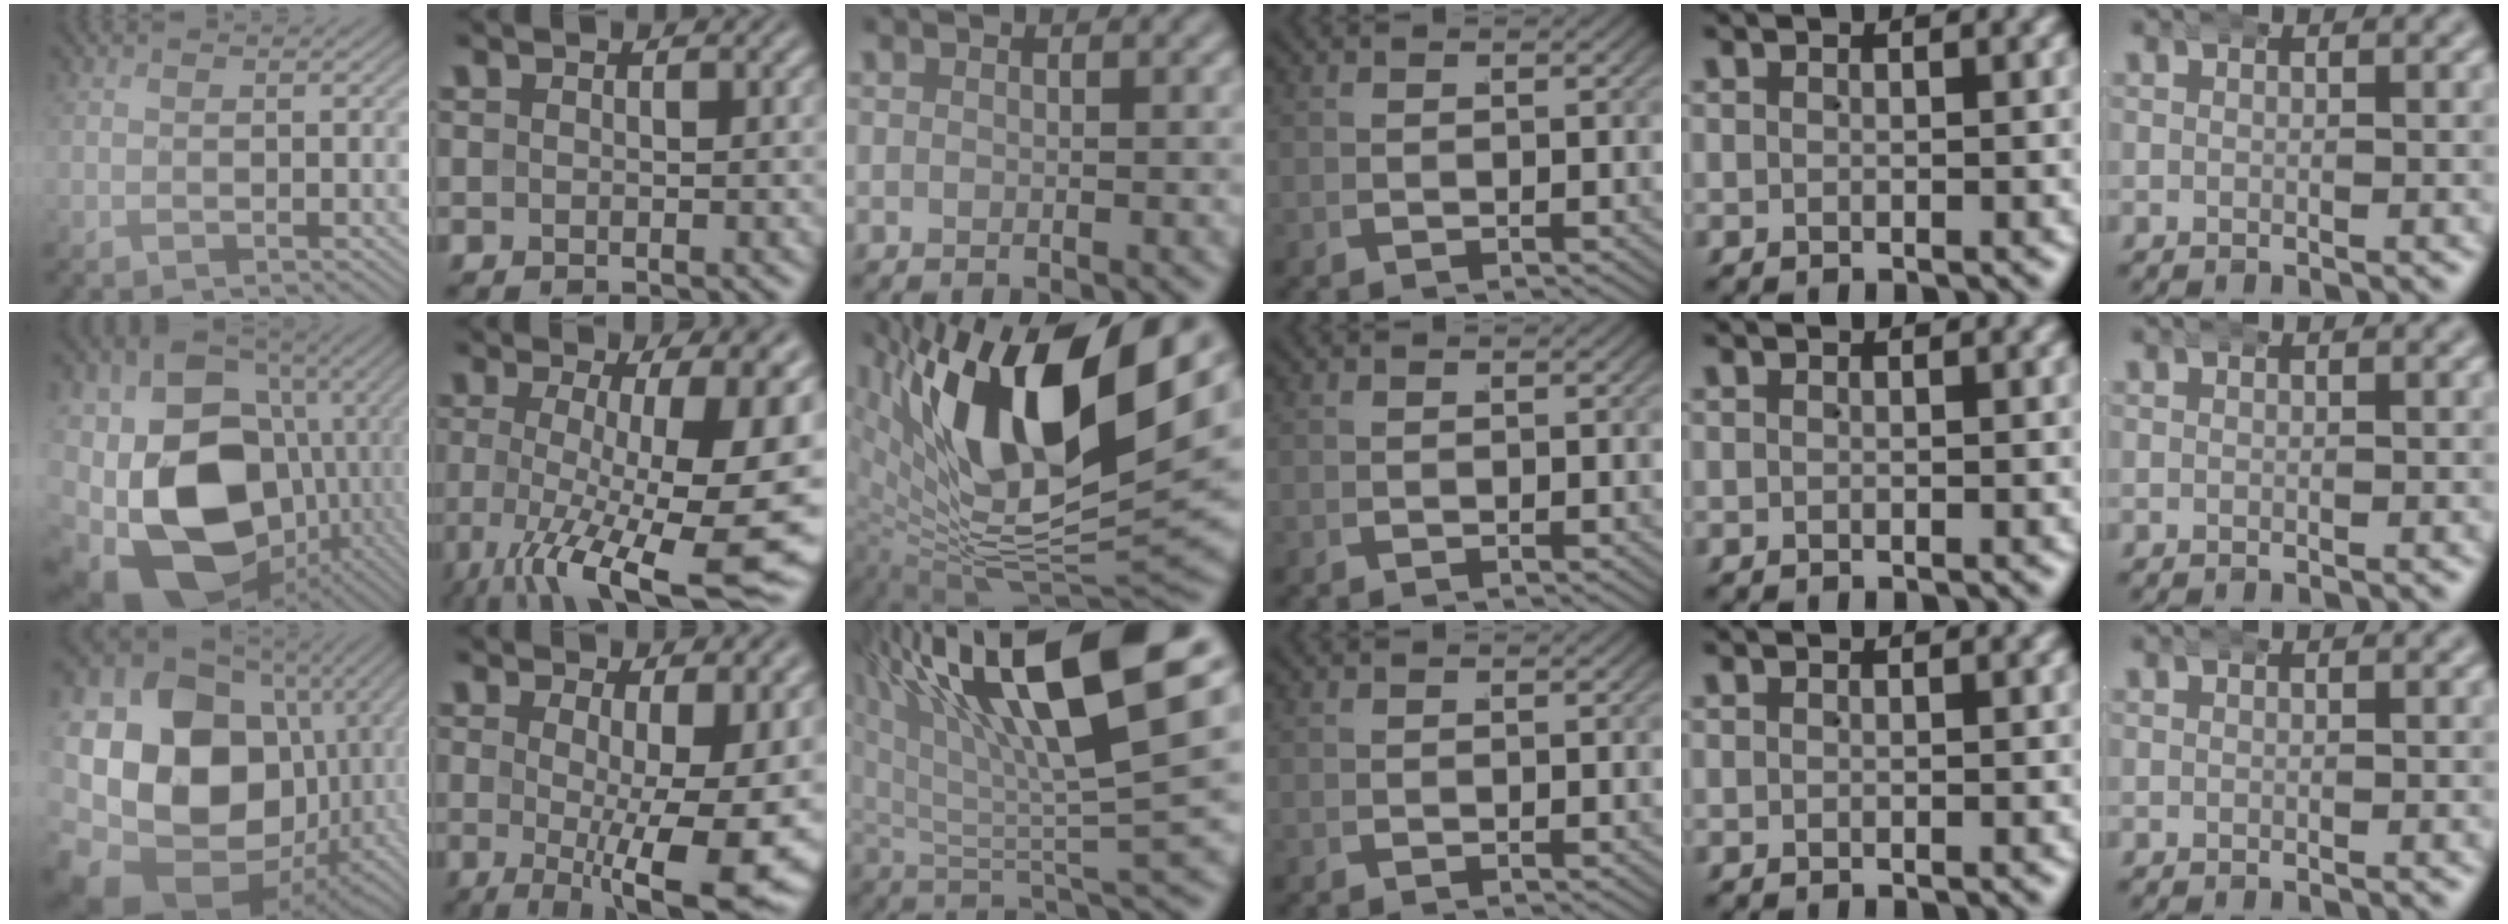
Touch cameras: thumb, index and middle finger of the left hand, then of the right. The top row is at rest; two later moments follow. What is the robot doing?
{"motion": "wrap", "object": "aluminum foil"}